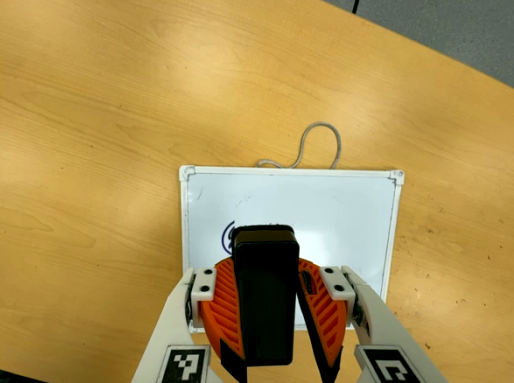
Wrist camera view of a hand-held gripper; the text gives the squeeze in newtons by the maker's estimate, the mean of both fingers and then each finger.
{"total": 9.0, "left": 9.3, "right": 8.8}